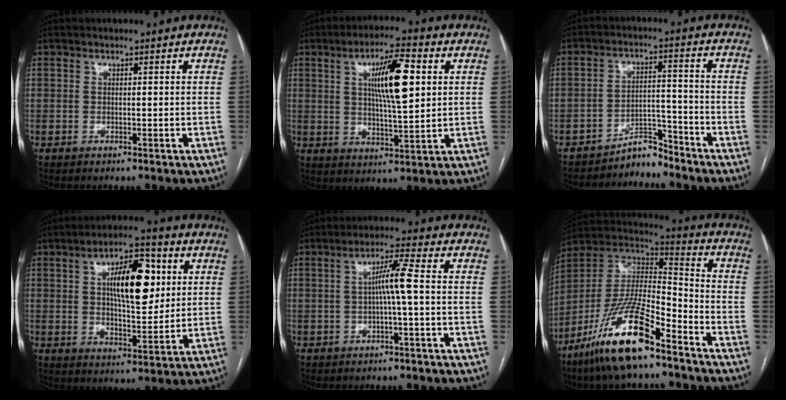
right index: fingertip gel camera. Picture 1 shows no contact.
{"total": 11.2, "force": [3.0, 2.0, 10.6], "torque": [-0.182, 0.005, 0.050]}
{"total": 4.5, "force": [-4.4, 1.0, 0.2], "torque": [0.004, 0.016, -0.072]}
{"total": 12.5, "force": [3.3, 4.4, 11.2], "torque": [-0.181, 0.015, 0.055]}
{"total": 4.9, "force": [-0.2, -0.6, 4.9], "torque": [-0.086, 0.012, -0.002]}
{"total": 18.5, "force": [-12.1, 4.1, 13.4], "torque": [-0.284, -0.010, -0.226]}